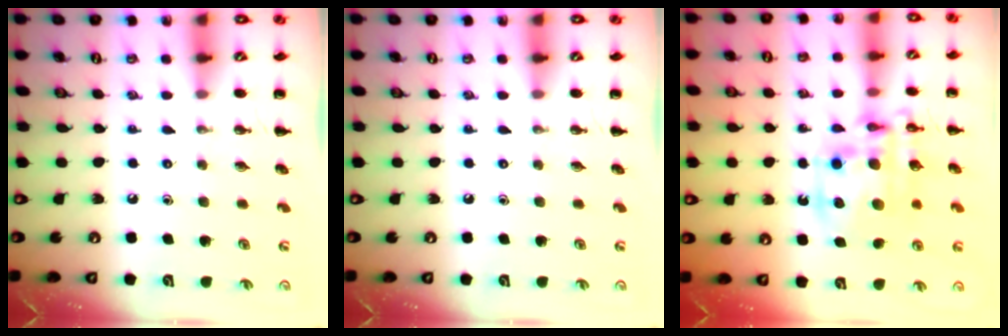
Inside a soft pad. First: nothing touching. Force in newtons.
{"total": 0.0}
{"total": 13.2, "press": 13.0, "slide": 2.3}